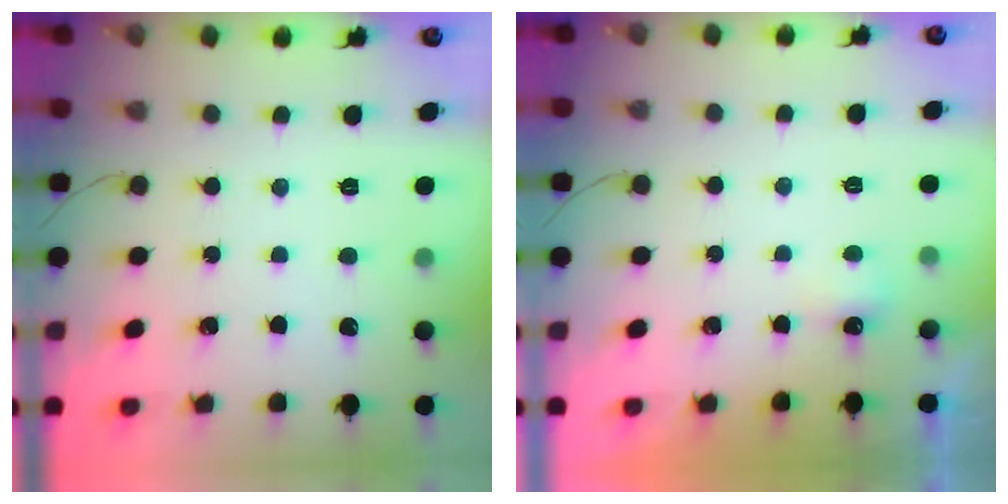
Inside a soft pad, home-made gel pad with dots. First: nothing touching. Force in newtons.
{"total": 2.3, "press": 2.2, "slide": 0.6}